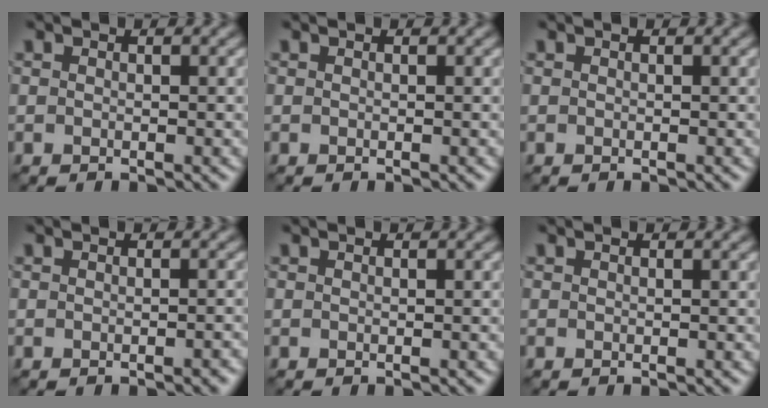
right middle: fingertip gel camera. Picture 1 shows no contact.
{"total": 0.0}
{"total": 0.0}
{"total": 0.8, "force": [-0.5, 0.2, 0.6], "torque": [-0.008, 0.002, -0.005]}
{"total": 0.0}
{"total": 0.0}